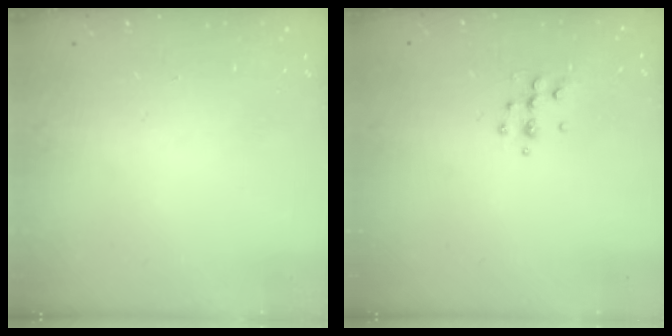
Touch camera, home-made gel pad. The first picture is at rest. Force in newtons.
{"total": 4.8, "press": 4.7, "slide": 0.5}